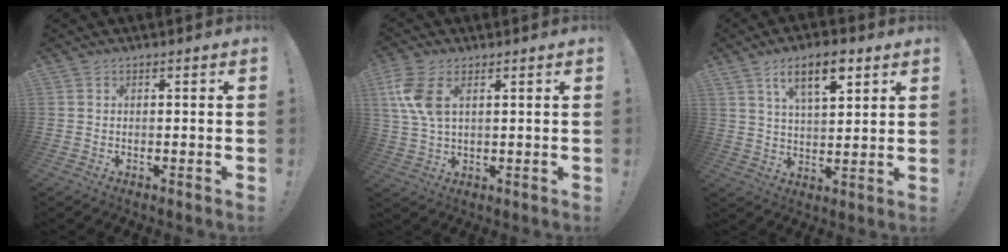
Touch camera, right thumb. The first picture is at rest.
{"total": 9.1, "force": [3.1, 4.6, 7.2], "torque": [-0.155, -0.009, 0.056]}
{"total": 10.8, "force": [5.9, 4.2, 8.0], "torque": [-0.128, -0.015, 0.101]}